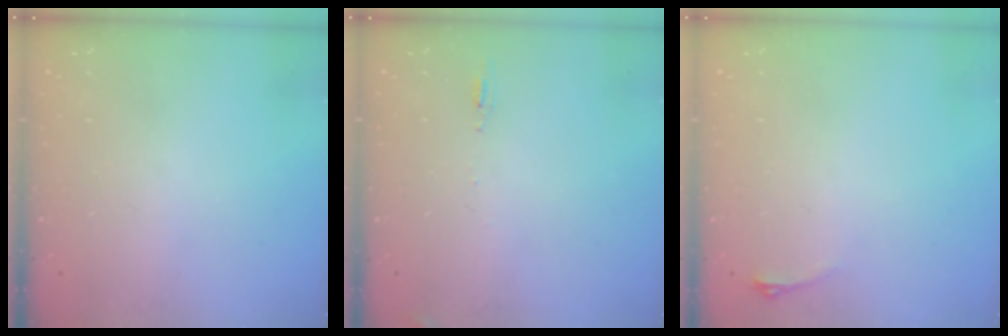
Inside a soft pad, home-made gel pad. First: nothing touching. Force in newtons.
{"total": 5.0, "press": 4.7, "slide": 1.7}
{"total": 2.9, "press": 2.6, "slide": 1.5}